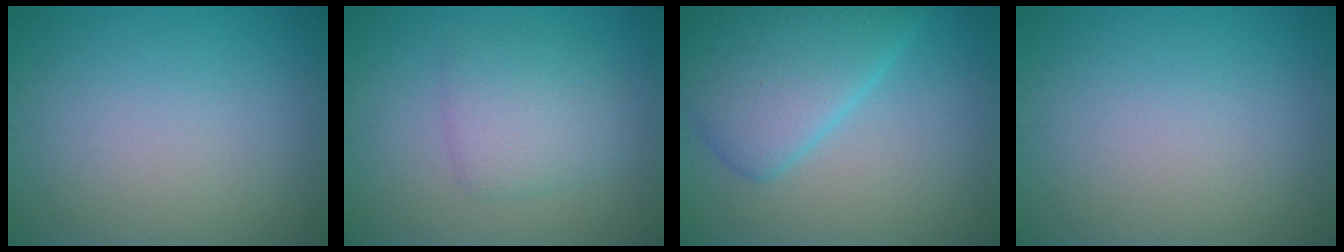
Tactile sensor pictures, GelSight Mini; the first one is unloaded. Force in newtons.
{"total": 3.6, "press": 3.6, "slide": 0.2}
{"total": 6.8, "press": 6.8, "slide": 0.2}
{"total": 0.0}